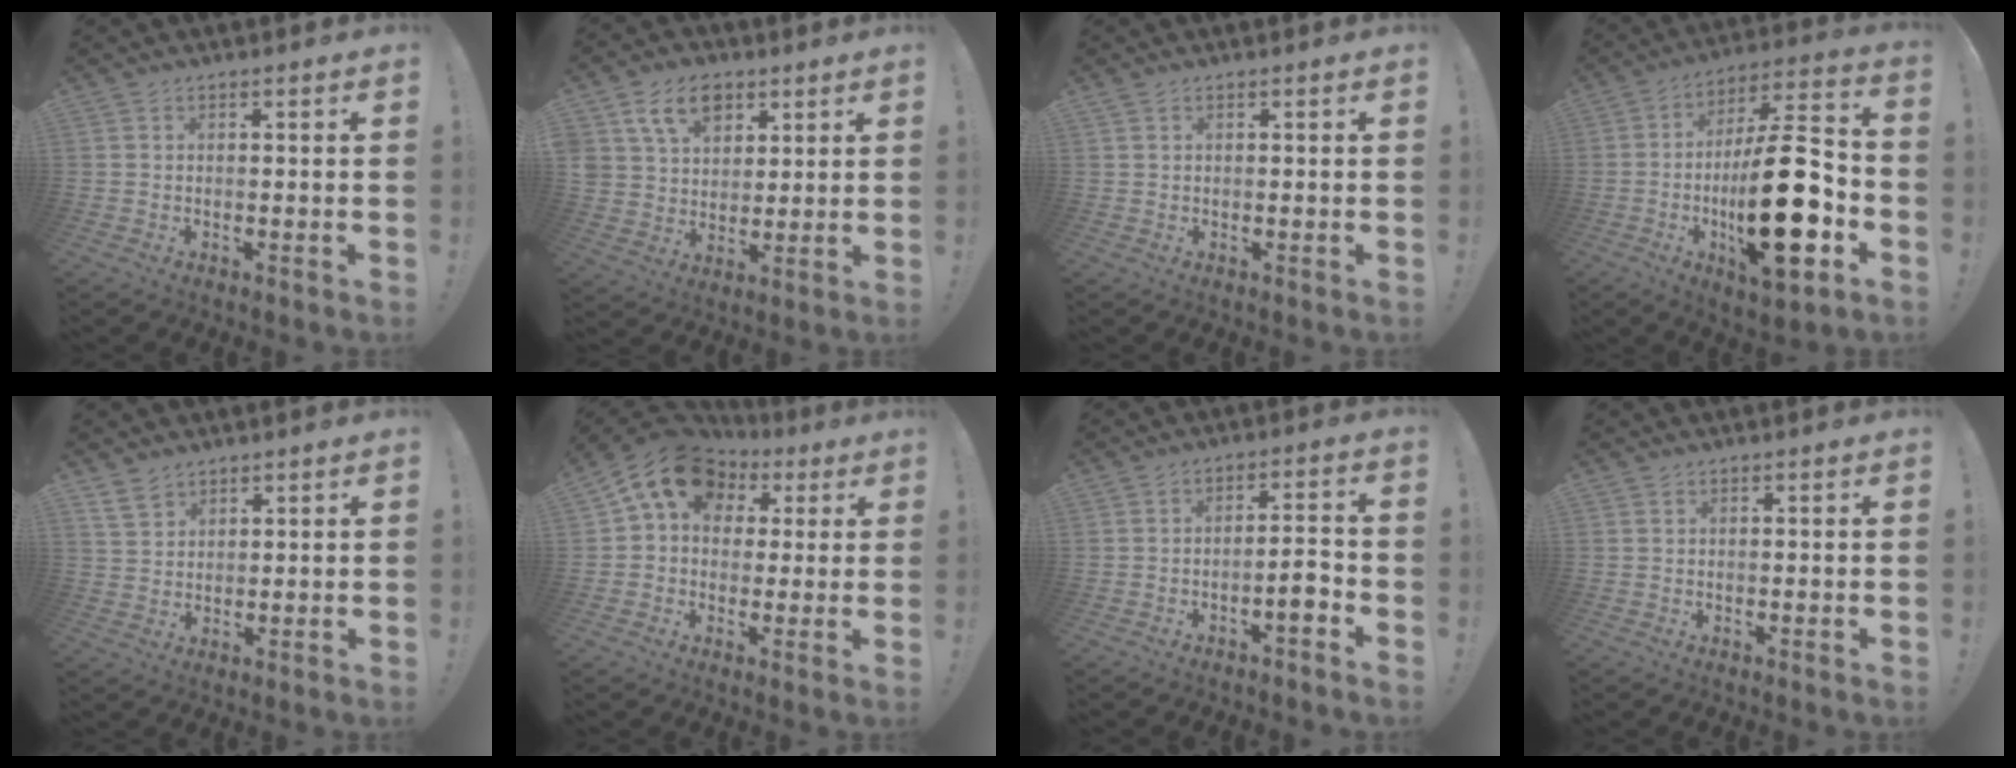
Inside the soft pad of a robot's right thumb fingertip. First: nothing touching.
{"total": 12.2, "force": [6.4, 8.8, 5.5], "torque": [-0.083, -0.022, 0.123]}
{"total": 0.7, "force": [0.5, 0.4, 0.3], "torque": [-0.010, 0.003, 0.010]}
{"total": 25.8, "force": [-6.0, 8.6, 23.6], "torque": [-0.409, 0.029, -0.093]}
{"total": 5.0, "force": [3.8, 2.8, 1.5], "torque": [-0.034, -0.016, 0.075]}
{"total": 13.8, "force": [5.4, 10.1, 7.6], "torque": [-0.123, -0.015, 0.105]}
{"total": 6.2, "force": [-3.3, 1.1, 5.1], "torque": [-0.076, 0.014, -0.055]}
{"total": 0.0}